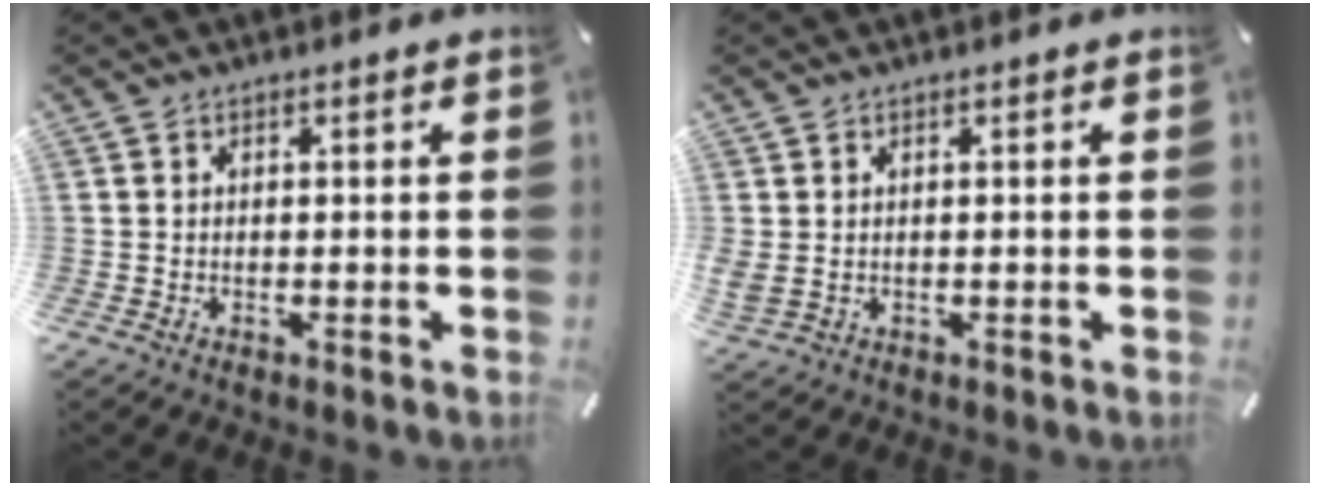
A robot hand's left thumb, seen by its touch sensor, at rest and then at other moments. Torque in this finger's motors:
{"motor_torque": [0.42, 1.10, 0.66, -0.20, 0.09]}